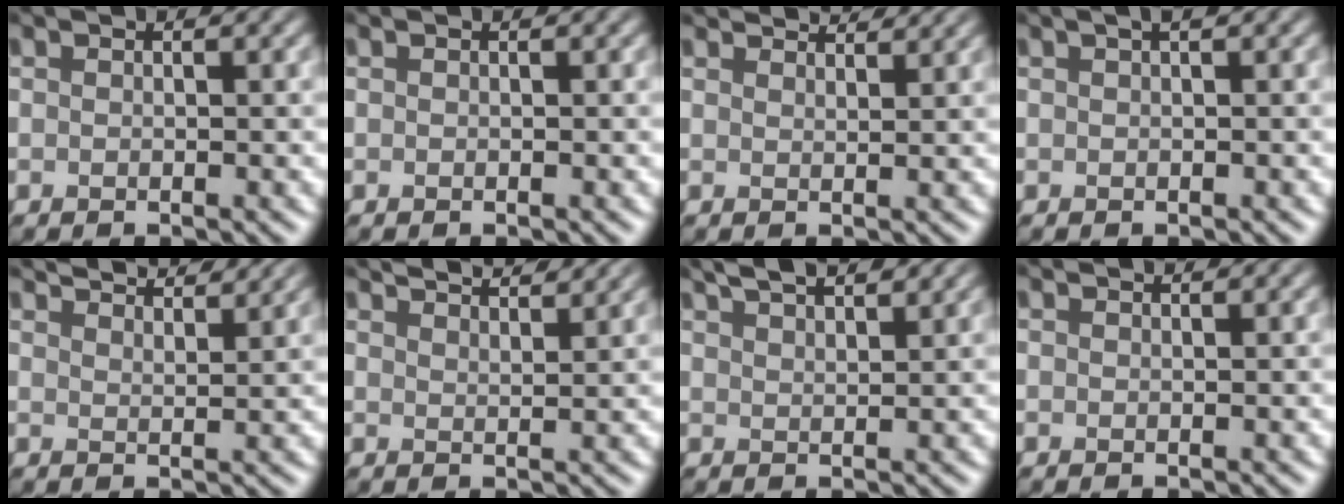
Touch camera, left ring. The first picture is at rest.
{"total": 0.0}
{"total": 3.9, "force": [3.7, 0.5, 1.1], "torque": [-0.016, 0.002, 0.046]}
{"total": 1.6, "force": [0.7, 0.4, 1.3], "torque": [-0.015, 0.010, 0.007]}
{"total": 5.2, "force": [4.8, 0.8, 1.8], "torque": [-0.017, 0.010, 0.052]}
{"total": 5.2, "force": [4.6, 1.1, 2.1], "torque": [-0.014, 0.020, 0.041]}
{"total": 5.3, "force": [4.1, 1.6, 3.0], "torque": [-0.028, 0.024, 0.039]}
{"total": 0.9, "force": [0.9, 0.1, 0.2], "torque": [-0.007, -0.003, 0.009]}